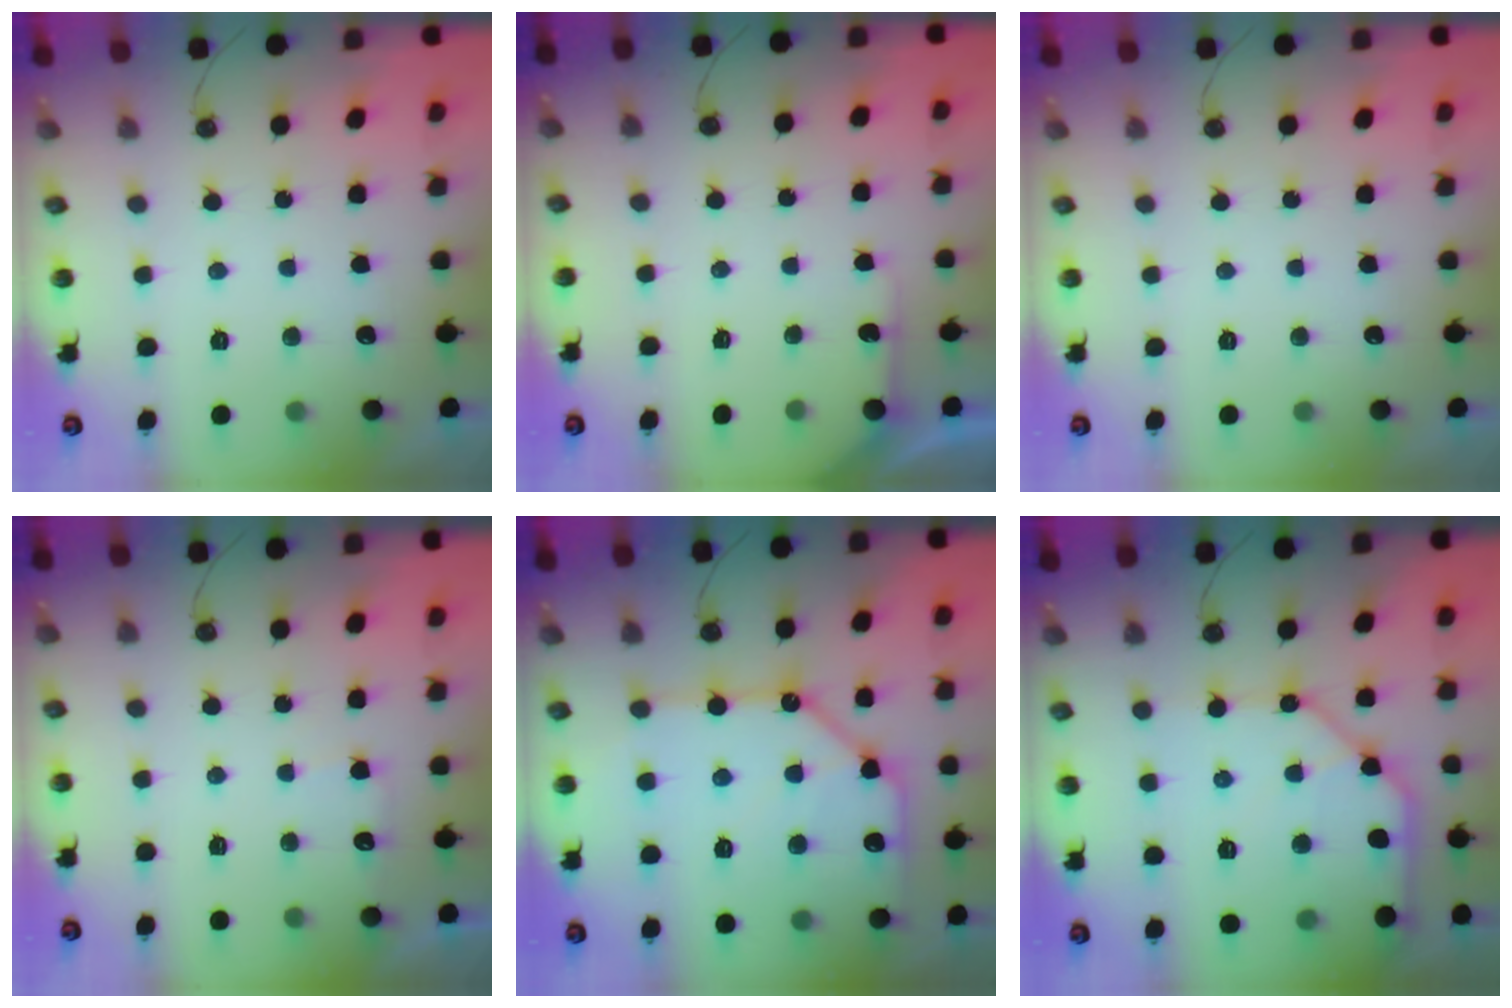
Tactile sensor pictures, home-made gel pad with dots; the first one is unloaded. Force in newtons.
{"total": 4.5, "press": 4.4, "slide": 0.4}
{"total": 0.0}
{"total": 4.3, "press": 4.2, "slide": 0.8}
{"total": 15.7, "press": 15.6, "slide": 1.7}
{"total": 11.1, "press": 11.0, "slide": 1.1}